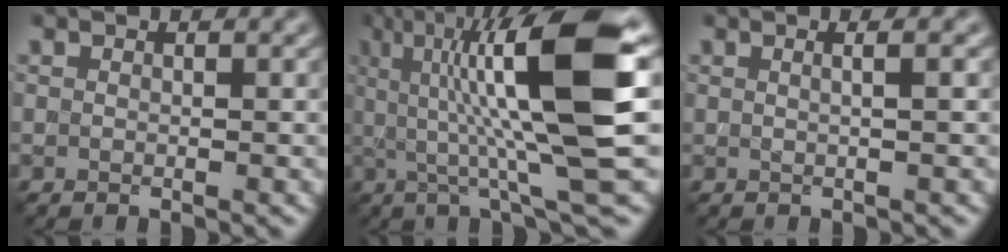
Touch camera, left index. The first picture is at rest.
{"total": 13.4, "force": [2.4, 2.6, 12.9], "torque": [-0.201, 0.014, 0.041]}
{"total": 2.0, "force": [0.6, 0.8, 1.8], "torque": [-0.010, 0.004, -0.012]}